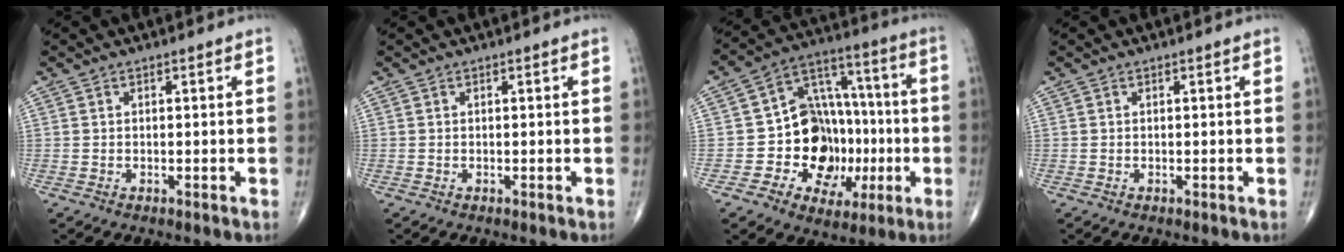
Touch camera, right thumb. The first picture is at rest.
{"total": 0.0}
{"total": 17.9, "force": [-3.1, 13.7, 11.2], "torque": [-0.110, 0.040, -0.043]}
{"total": 0.0}